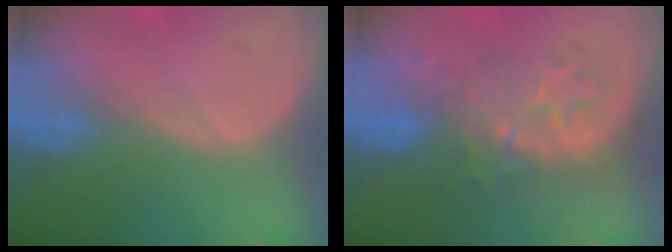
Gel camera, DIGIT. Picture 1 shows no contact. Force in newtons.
{"total": 8.3, "press": 7.8, "slide": 3.0}